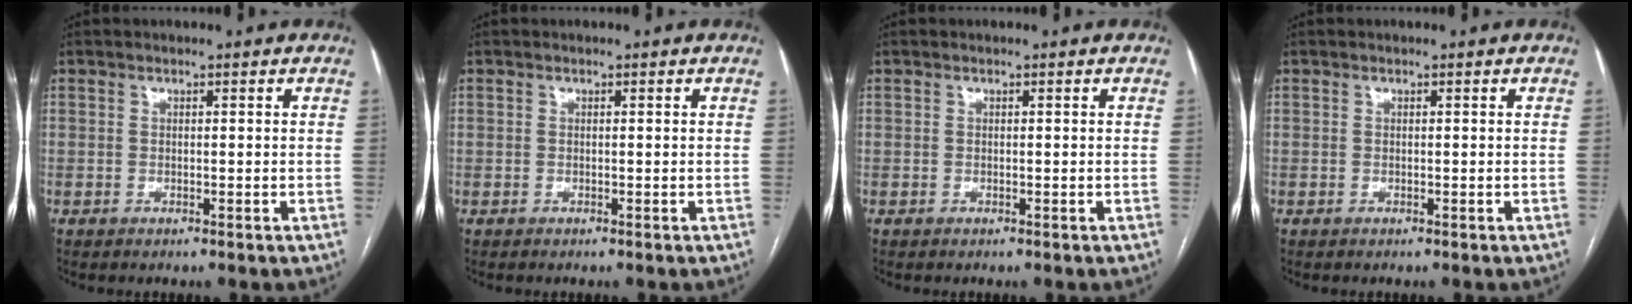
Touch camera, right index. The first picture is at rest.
{"total": 0.0}
{"total": 0.0}
{"total": 0.0}